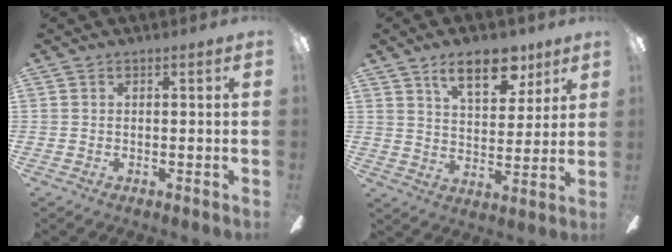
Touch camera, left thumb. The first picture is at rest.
{"total": 12.8, "force": [8.0, 6.2, 7.8], "torque": [-0.105, -0.029, 0.137]}